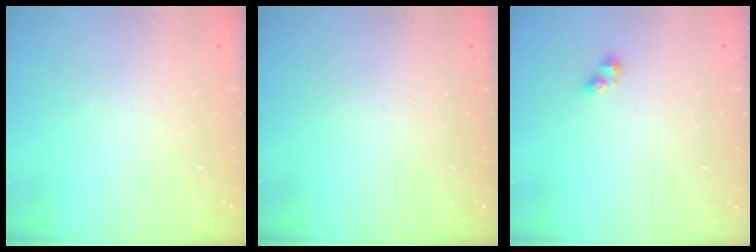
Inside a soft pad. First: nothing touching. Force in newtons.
{"total": 0.0}
{"total": 2.6, "press": 2.6, "slide": 0.4}